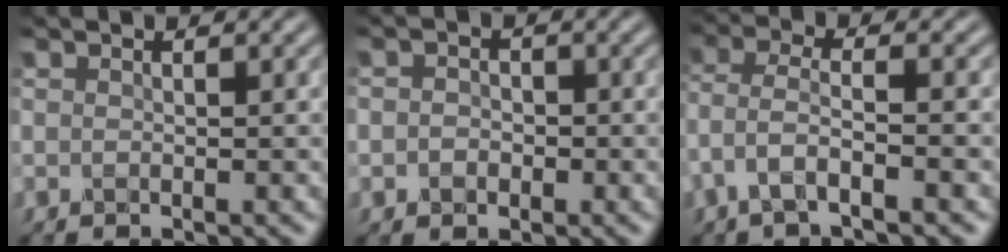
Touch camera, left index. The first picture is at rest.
{"total": 1.6, "force": [-0.4, 1.4, 0.7], "torque": [-0.004, -0.003, -0.015]}
{"total": 3.6, "force": [-2.0, 0.9, 2.9], "torque": [-0.064, 0.003, -0.048]}